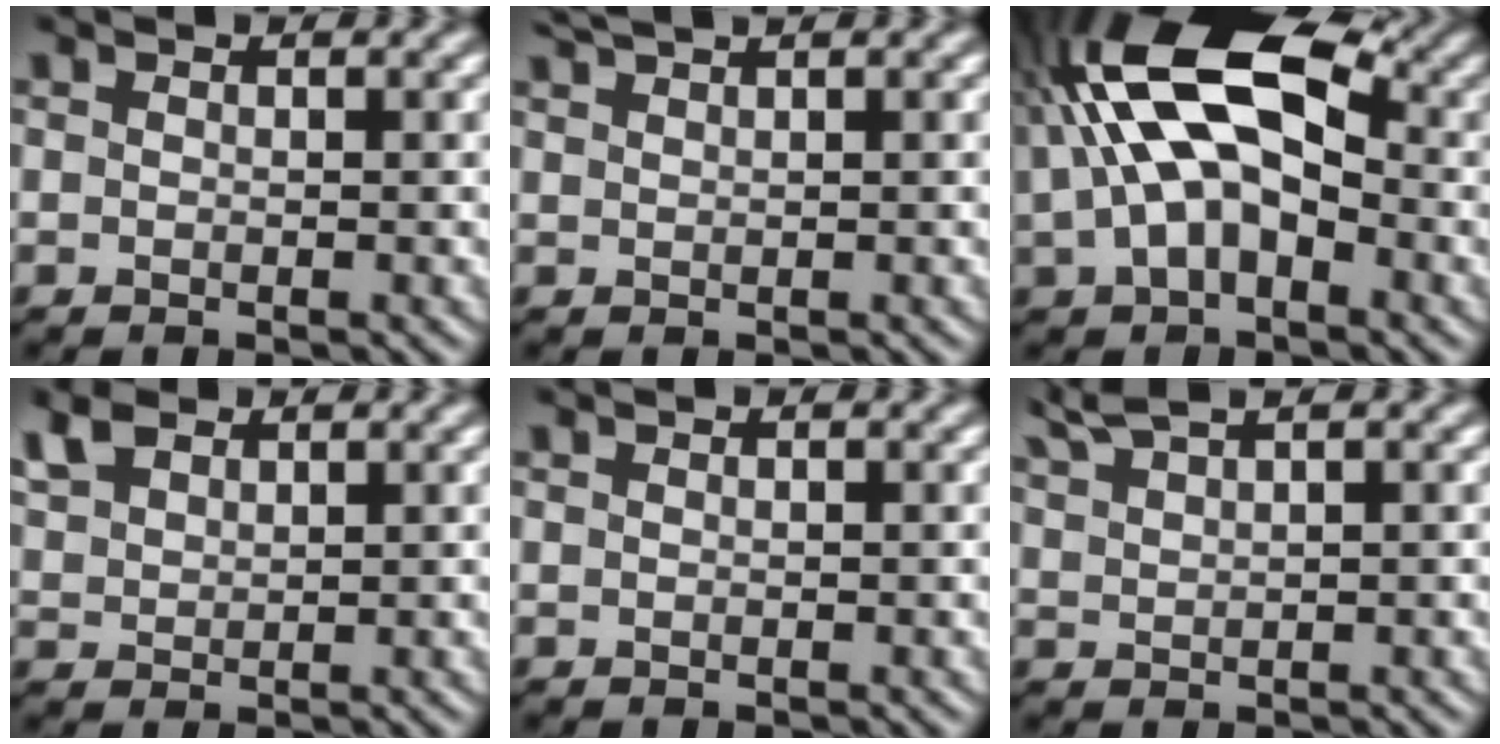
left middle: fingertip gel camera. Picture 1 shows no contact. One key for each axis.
{"total": 1.4, "fx": 1.4, "fy": -0.1, "fz": 0.4, "tx": -0.007, "ty": 0.010, "tz": 0.031}
{"total": 12.4, "fx": 2.1, "fy": 6.8, "fz": 10.1, "tx": -0.199, "ty": 0.033, "tz": 0.022}
{"total": 2.8, "fx": 2.1, "fy": 1.5, "fz": 1.1, "tx": -0.035, "ty": 0.011, "tz": 0.043}
{"total": 0.0}
{"total": 3.1, "fx": 2.8, "fy": 0.3, "fz": 1.3, "tx": -0.032, "ty": 0.017, "tz": 0.060}